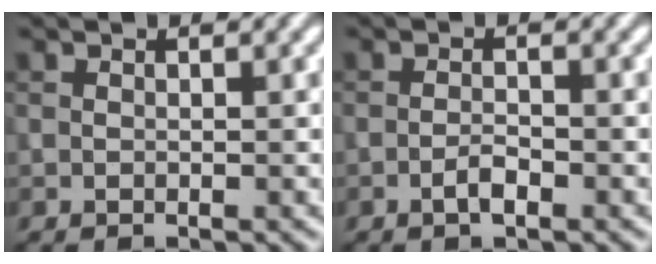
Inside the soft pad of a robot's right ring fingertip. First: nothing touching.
{"total": 1.5, "force": [-0.8, 0.4, 1.2], "torque": [-0.023, 0.002, -0.018]}